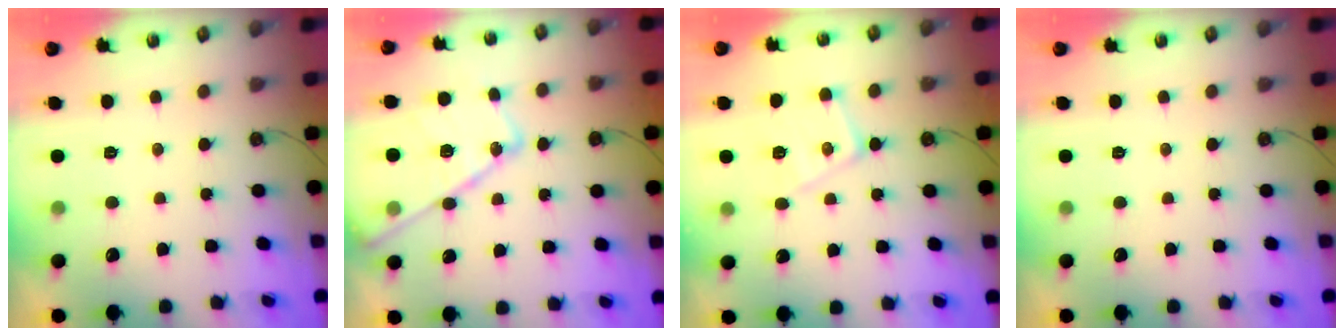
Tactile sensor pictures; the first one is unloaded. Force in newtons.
{"total": 19.6, "press": 19.5, "slide": 1.9}
{"total": 12.4, "press": 12.4, "slide": 0.8}
{"total": 0.0}